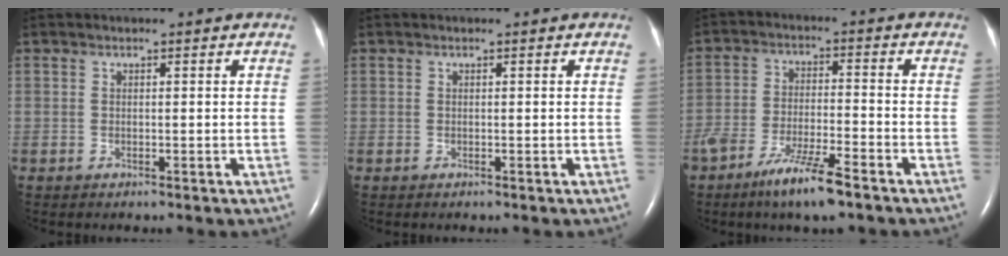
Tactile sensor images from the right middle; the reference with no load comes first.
{"total": 0.0}
{"total": 8.6, "force": [-6.0, 0.9, 6.1], "torque": [-0.120, -0.016, -0.109]}